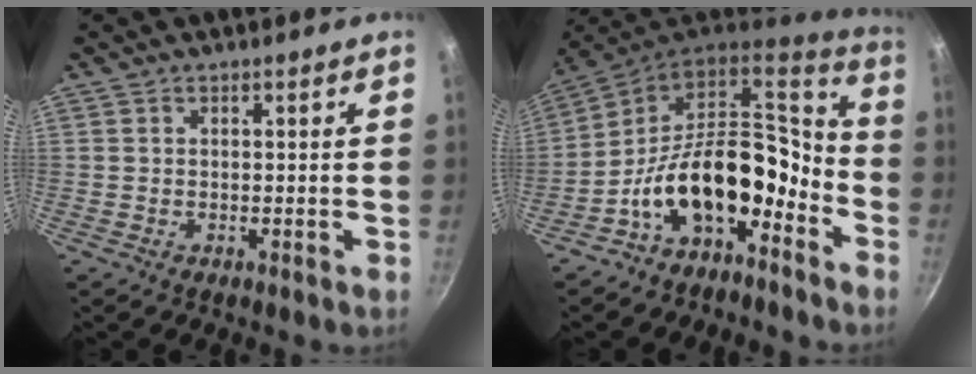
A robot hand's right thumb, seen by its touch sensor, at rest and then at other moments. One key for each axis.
{"total": 17.9, "fx": -7.1, "fy": 10.4, "fz": 12.6, "tx": -0.167, "ty": 0.085, "tz": -0.136}